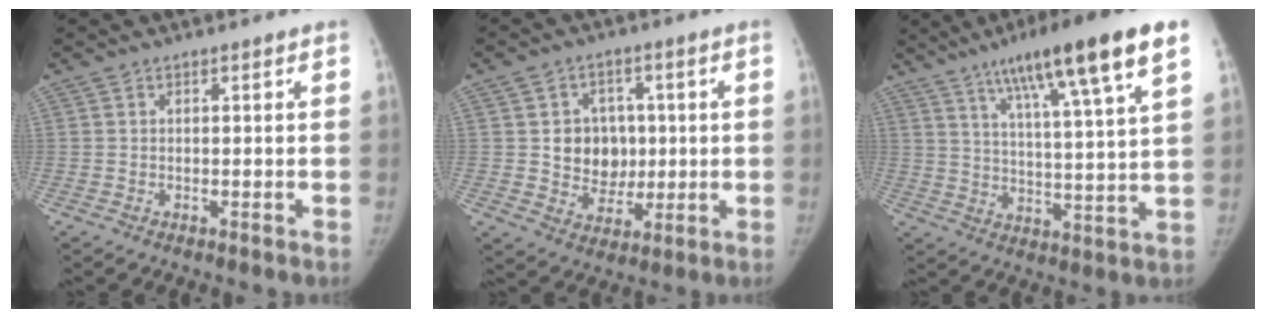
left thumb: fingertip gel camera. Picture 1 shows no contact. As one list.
[{"total": 9.4, "force": [0.8, 8.3, 4.4], "torque": [-0.014, 0.002, 0.021]}, {"total": 18.7, "force": [10.7, 1.9, 15.3], "torque": [-0.227, -0.029, 0.164]}]